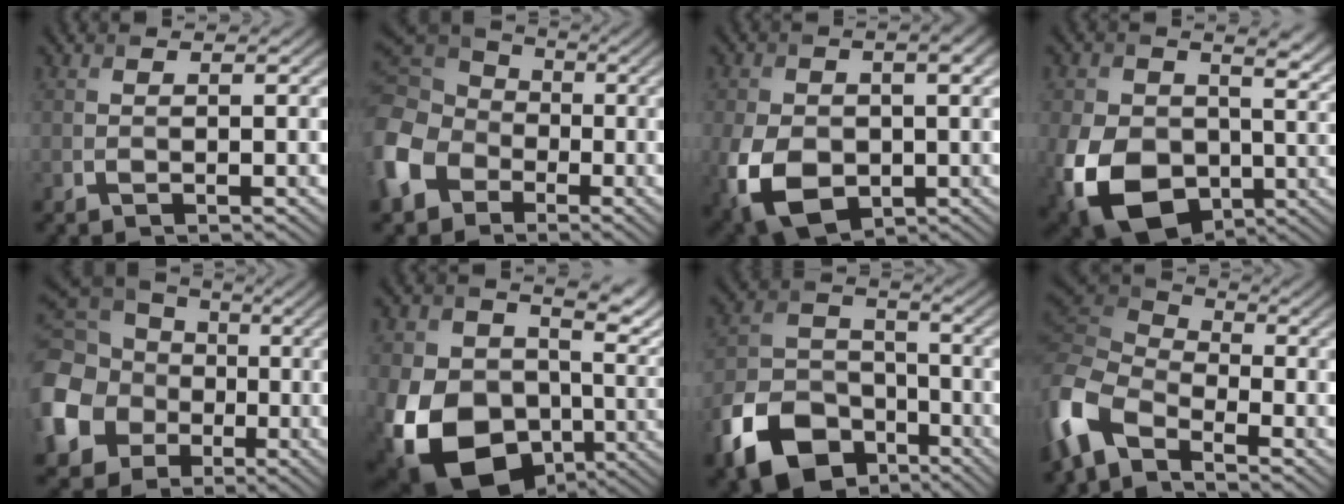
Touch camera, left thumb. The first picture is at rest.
{"total": 14.5, "force": [-3.9, 12.0, 7.2], "torque": [-0.236, -0.024, -0.098]}
{"total": 12.5, "force": [-1.8, 8.5, 9.0], "torque": [-0.202, -0.031, -0.026]}
{"total": 17.0, "force": [-0.5, 12.6, 11.4], "torque": [-0.223, -0.042, 0.003]}
{"total": 18.3, "force": [-3.2, 16.2, 7.9], "torque": [-0.263, -0.028, -0.096]}
{"total": 17.0, "force": [-0.7, 12.4, 11.7], "torque": [-0.237, -0.029, -0.006]}
{"total": 13.8, "force": [-7.7, 9.2, 6.9], "torque": [-0.171, -0.028, -0.149]}
{"total": 10.1, "force": [-5.4, 5.0, 6.9], "torque": [-0.181, -0.014, -0.121]}